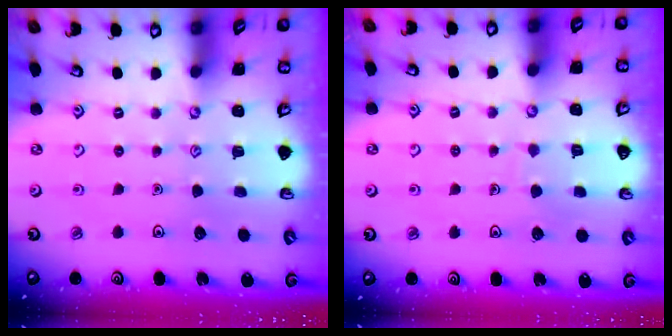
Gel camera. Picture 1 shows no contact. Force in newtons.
{"total": 3.9, "press": 3.9, "slide": 0.4}